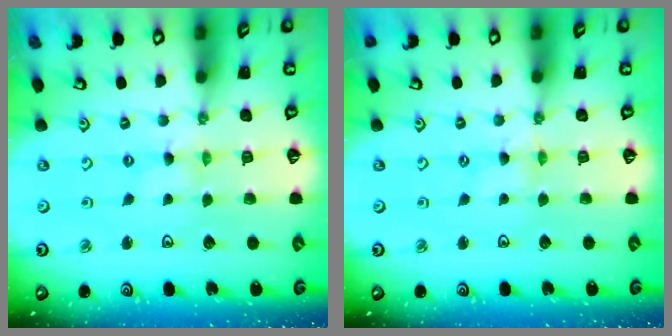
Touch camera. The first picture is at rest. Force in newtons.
{"total": 0.0}